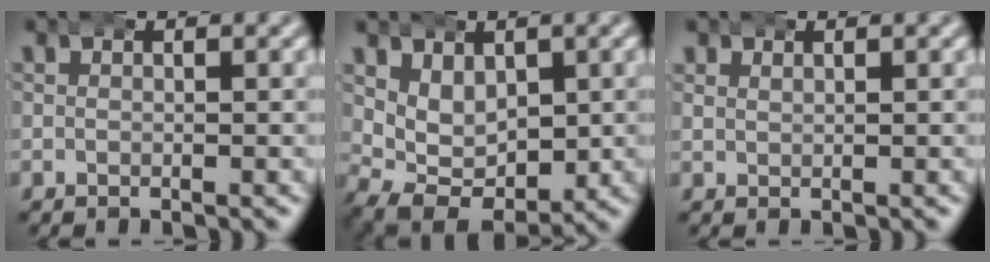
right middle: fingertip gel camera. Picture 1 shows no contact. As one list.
[{"total": 7.9, "force": [0.2, 6.3, 4.9], "torque": [-0.094, -0.030, 0.005]}, {"total": 1.1, "force": [0.8, 0.7, 0.3], "torque": [-0.005, 0.004, 0.015]}]